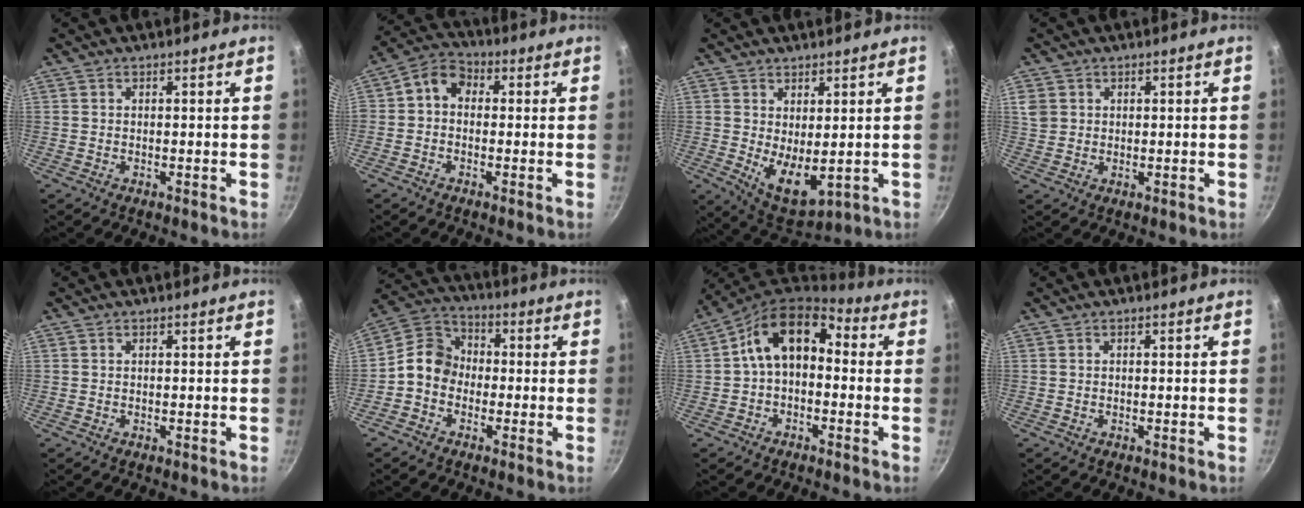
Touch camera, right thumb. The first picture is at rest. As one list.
[{"total": 6.1, "force": [0.1, 4.6, 4.0], "torque": [-0.066, 0.022, -0.020]}, {"total": 8.2, "force": [1.1, 4.2, 6.9], "torque": [-0.091, -0.030, 0.037]}, {"total": 3.7, "force": [1.3, 3.2, 1.5], "torque": [-0.022, -0.003, 0.027]}, {"total": 0.0}, {"total": 8.3, "force": [-1.7, 7.0, 4.2], "torque": [-0.048, 0.033, -0.057]}, {"total": 11.9, "force": [0.5, 8.0, 8.8], "torque": [-0.125, 0.045, -0.014]}, {"total": 0.0}]